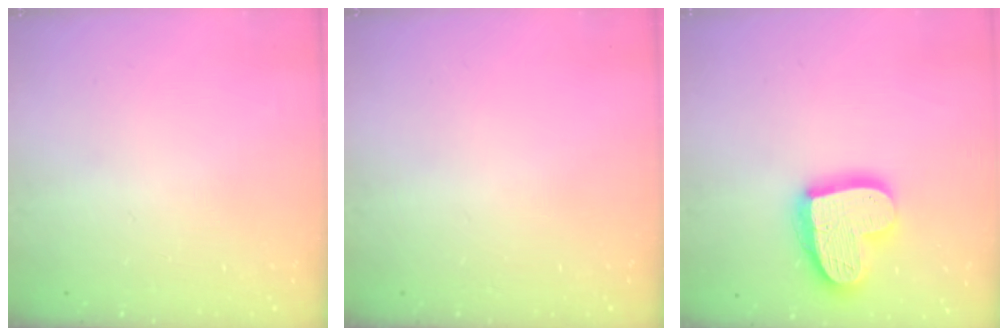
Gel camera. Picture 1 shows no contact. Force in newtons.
{"total": 0.0}
{"total": 18.0, "press": 17.9, "slide": 1.3}